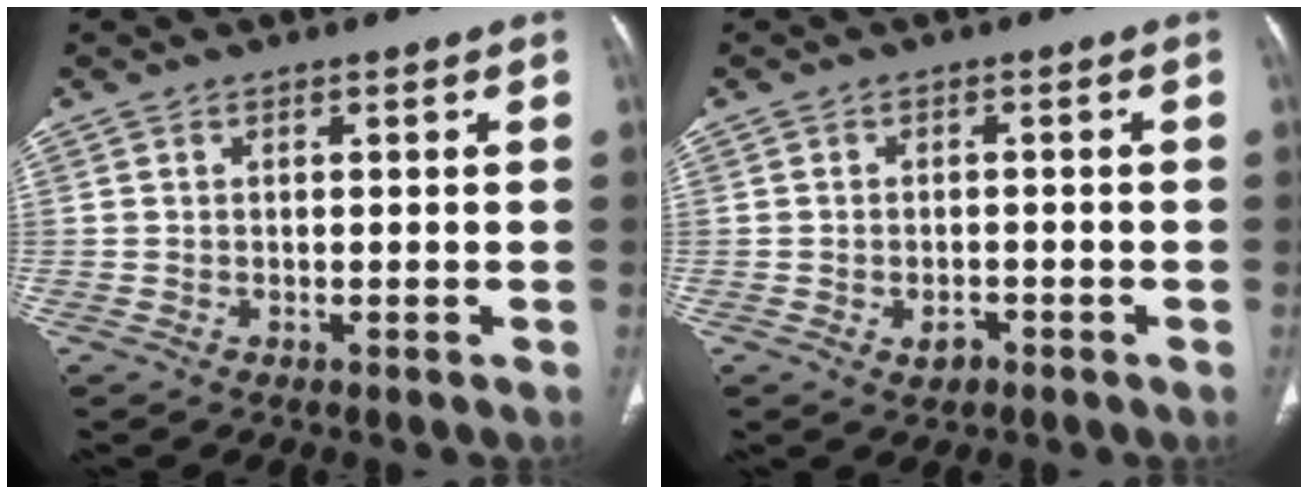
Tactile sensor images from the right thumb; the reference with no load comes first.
{"total": 2.5, "force": [-1.2, 1.6, 1.4], "torque": [-0.018, 0.007, -0.014]}